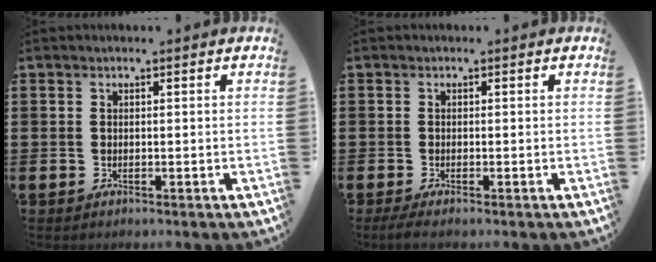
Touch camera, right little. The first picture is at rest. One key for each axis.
{"total": 0.9, "fx": -0.4, "fy": 0.1, "fz": 0.8, "tx": -0.013, "ty": -0.002, "tz": -0.007}